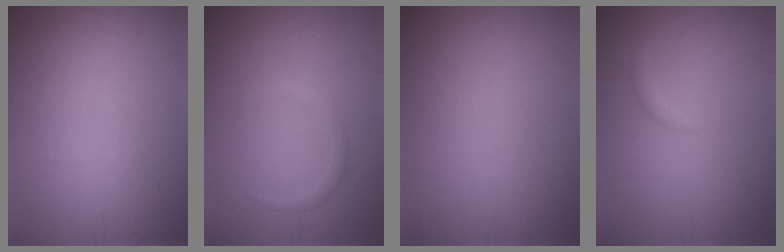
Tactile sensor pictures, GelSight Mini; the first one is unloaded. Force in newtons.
{"total": 1.0, "press": 1.0, "slide": 0.0}
{"total": 0.0}
{"total": 0.7, "press": 0.7, "slide": 0.1}